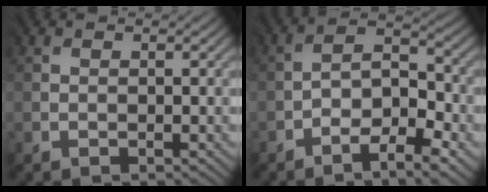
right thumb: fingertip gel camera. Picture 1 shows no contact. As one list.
[{"total": 8.1, "force": [-4.7, 3.3, 5.7], "torque": [-0.087, 0.000, -0.083]}]